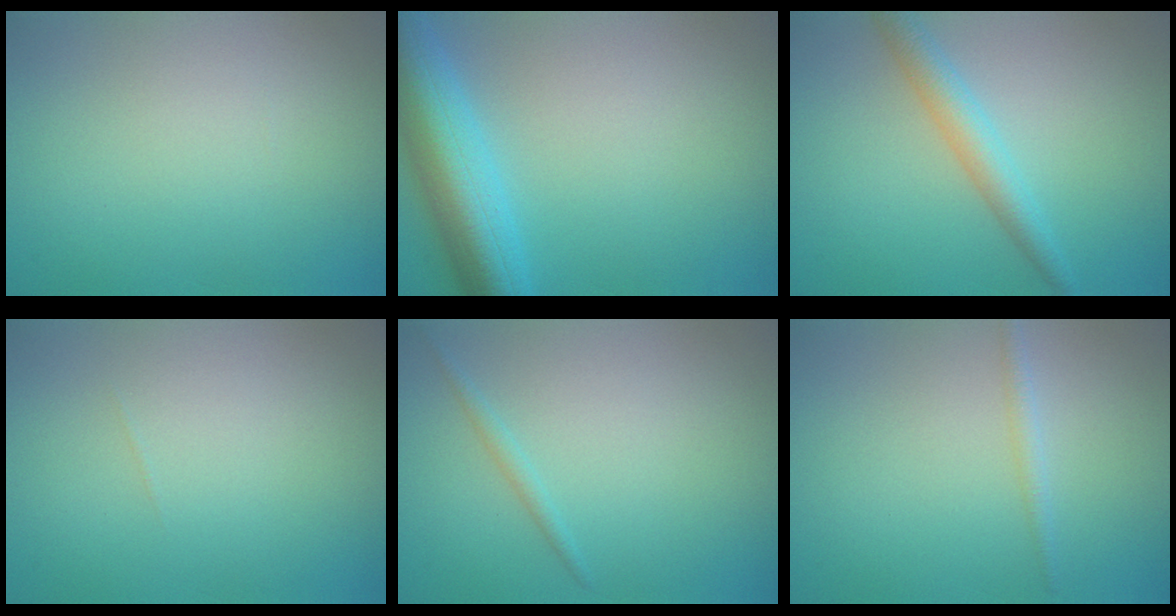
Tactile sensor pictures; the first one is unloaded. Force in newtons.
{"total": 8.1, "press": 8.0, "slide": 0.4}
{"total": 2.9, "press": 2.9, "slide": 0.0}
{"total": 0.0}
{"total": 0.9, "press": 0.9, "slide": 0.1}
{"total": 1.1, "press": 1.1, "slide": 0.1}